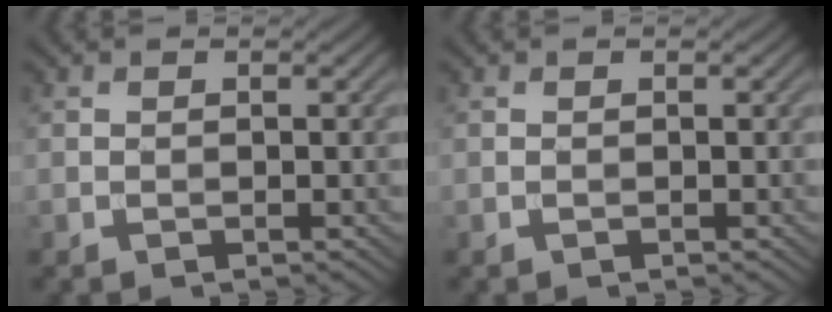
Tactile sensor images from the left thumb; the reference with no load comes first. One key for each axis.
{"total": 0.0}